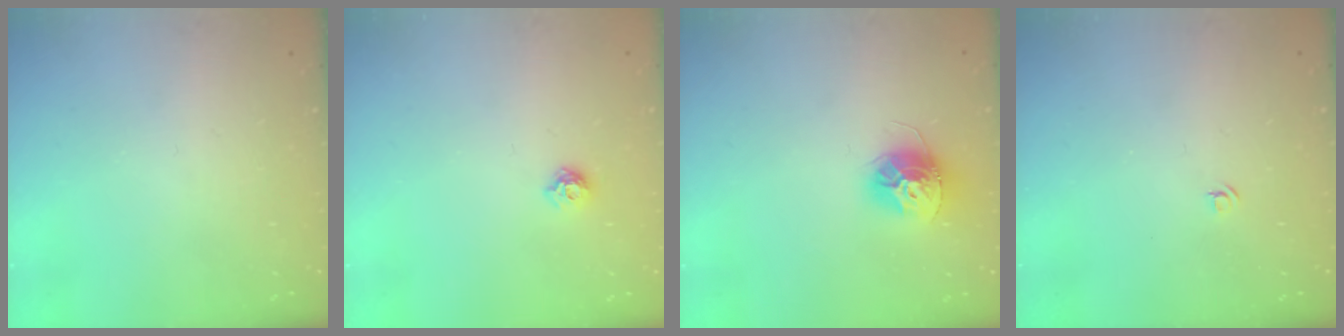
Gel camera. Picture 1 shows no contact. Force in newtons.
{"total": 5.6, "press": 5.6, "slide": 0.9}
{"total": 11.3, "press": 11.3, "slide": 0.7}
{"total": 3.2, "press": 3.2, "slide": 0.4}